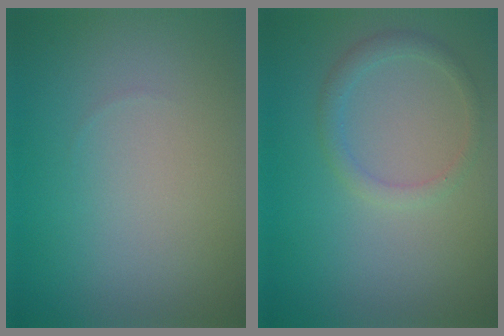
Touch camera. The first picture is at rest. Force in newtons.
{"total": 1.7, "press": 1.7, "slide": 0.2}